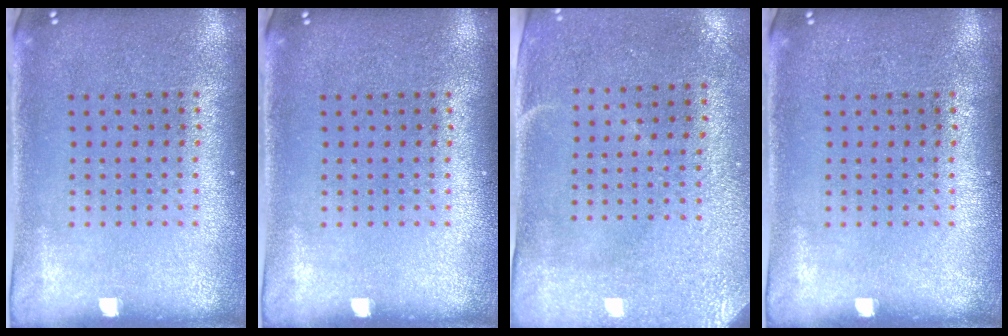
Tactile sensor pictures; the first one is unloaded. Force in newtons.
{"total": 0.0}
{"total": 2.9, "press": 2.4, "slide": 1.6}
{"total": 0.0}